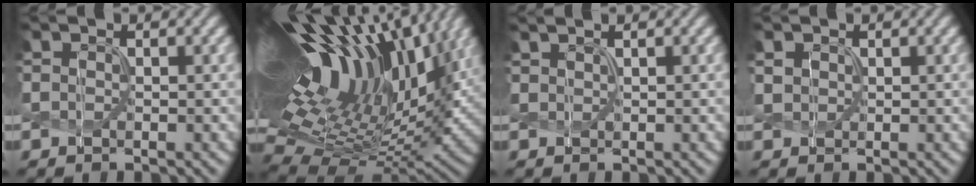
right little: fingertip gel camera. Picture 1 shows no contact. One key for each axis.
{"total": 20.0, "fx": 7.6, "fy": 9.2, "fz": 16.1, "tx": -0.281, "ty": 0.049, "tz": 0.118}
{"total": 1.2, "fx": 1.0, "fy": 0.2, "fz": 0.6, "tx": -0.006, "ty": -0.005, "tz": 0.011}
{"total": 0.9, "fx": 0.6, "fy": 0.7, "fz": 0.2, "tx": -0.008, "ty": 0.000, "tz": 0.015}